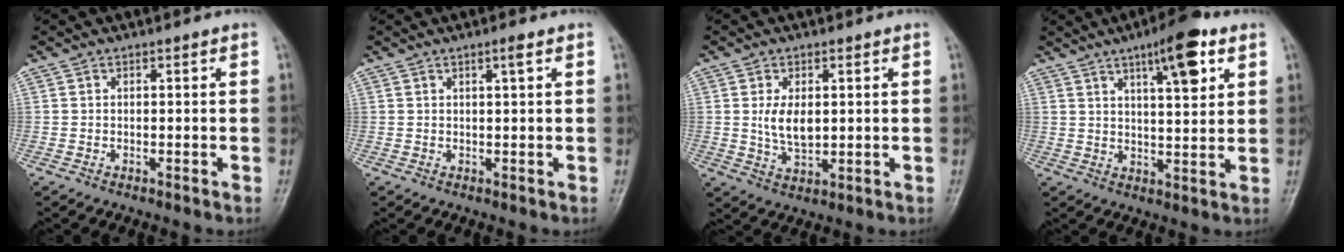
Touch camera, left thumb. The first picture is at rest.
{"total": 1.5, "force": [0.8, 0.0, 1.3], "torque": [-0.021, -0.003, 0.013]}
{"total": 5.9, "force": [0.9, 3.3, 4.8], "torque": [-0.079, -0.012, 0.021]}
{"total": 10.9, "force": [5.5, 3.1, 8.8], "torque": [-0.116, -0.024, 0.080]}